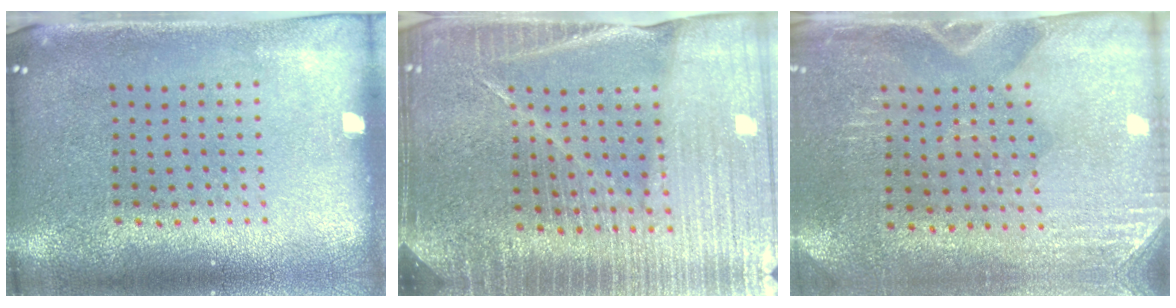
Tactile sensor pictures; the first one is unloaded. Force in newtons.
{"total": 4.7, "press": 4.4, "slide": 1.8}
{"total": 2.9, "press": 2.5, "slide": 1.4}